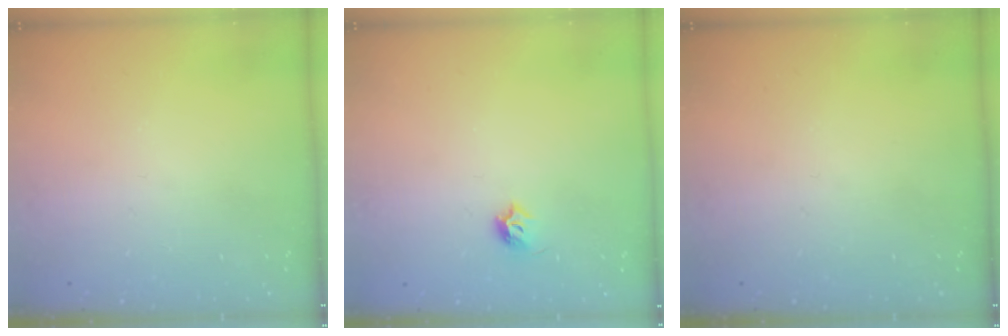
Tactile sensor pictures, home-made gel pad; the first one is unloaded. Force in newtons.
{"total": 5.0, "press": 4.9, "slide": 0.7}
{"total": 0.0}